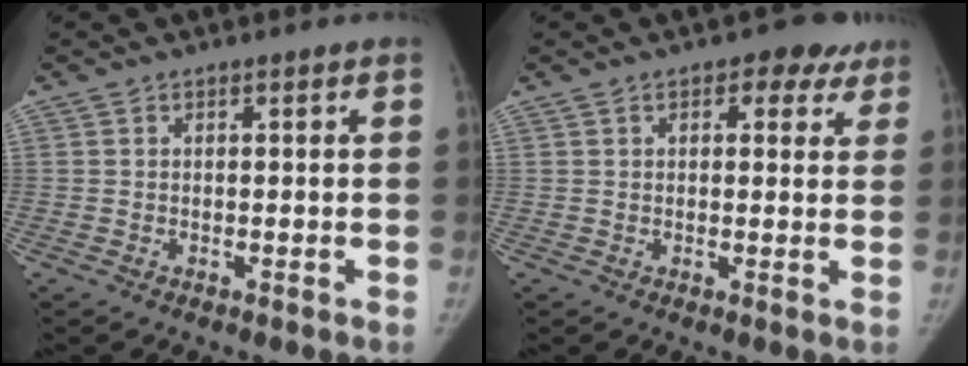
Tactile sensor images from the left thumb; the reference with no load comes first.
{"total": 5.7, "force": [3.2, 3.2, 3.4], "torque": [-0.009, -0.007, 0.033]}